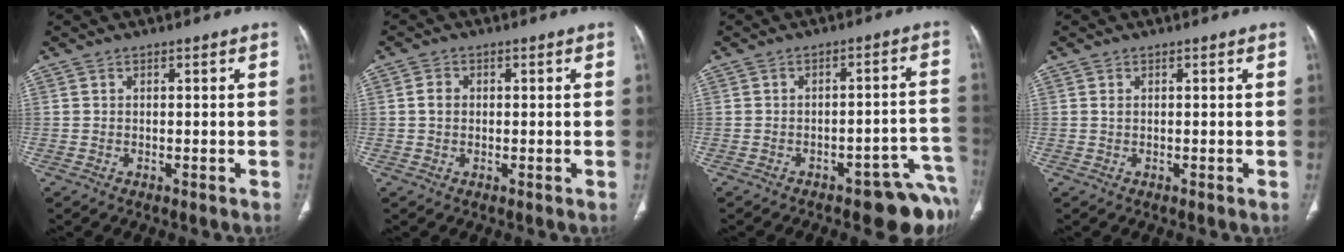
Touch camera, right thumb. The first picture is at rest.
{"total": 2.1, "force": [0.0, 1.7, 1.2], "torque": [-0.019, 0.005, -0.001]}
{"total": 11.5, "force": [-7.6, 4.0, 7.6], "torque": [-0.040, 0.063, -0.096]}
{"total": 0.6, "force": [0.0, 0.3, 0.5], "torque": [-0.008, 0.001, 0.001]}